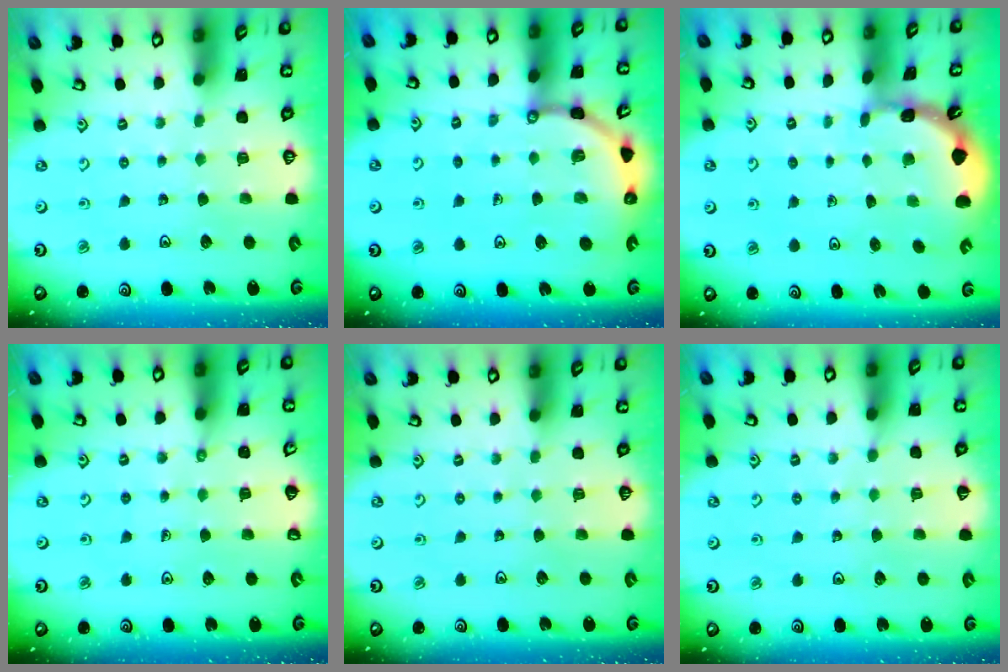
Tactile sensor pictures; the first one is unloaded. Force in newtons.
{"total": 7.7, "press": 7.6, "slide": 0.9}
{"total": 1.6, "press": 1.6, "slide": 0.3}
{"total": 1.3, "press": 1.2, "slide": 0.3}
{"total": 0.0}
{"total": 3.5, "press": 3.5, "slide": 0.4}